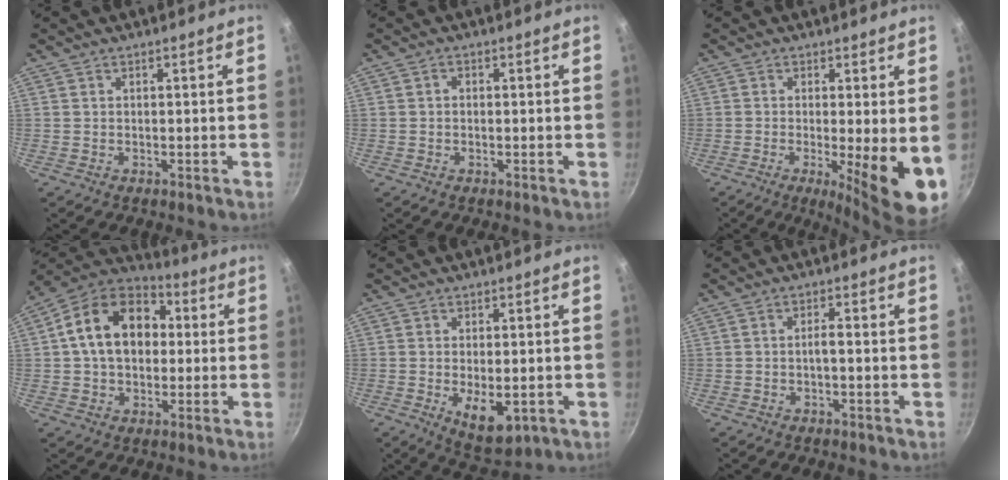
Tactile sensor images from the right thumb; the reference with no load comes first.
{"total": 0.9, "force": [-0.2, 0.7, 0.4], "torque": [-0.008, 0.005, -0.004]}
{"total": 11.0, "force": [-1.7, 2.1, 10.7], "torque": [-0.141, -0.018, -0.019]}
{"total": 17.0, "force": [2.2, 12.3, 11.6], "torque": [-0.168, 0.033, 0.018]}
{"total": 8.0, "force": [-1.7, 3.9, 6.7], "torque": [-0.093, -0.009, -0.011]}
{"total": 1.7, "force": [-0.6, 0.5, 1.5], "torque": [-0.033, 0.013, -0.013]}